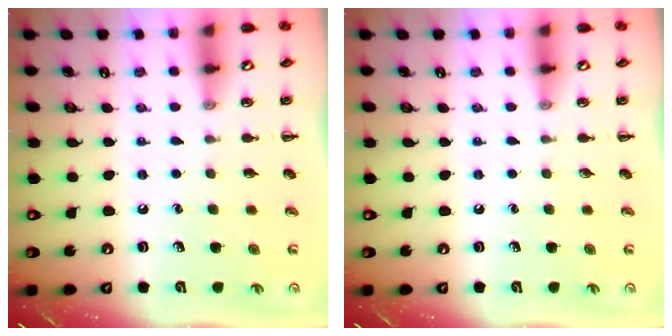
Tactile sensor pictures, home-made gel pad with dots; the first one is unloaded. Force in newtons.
{"total": 0.0}